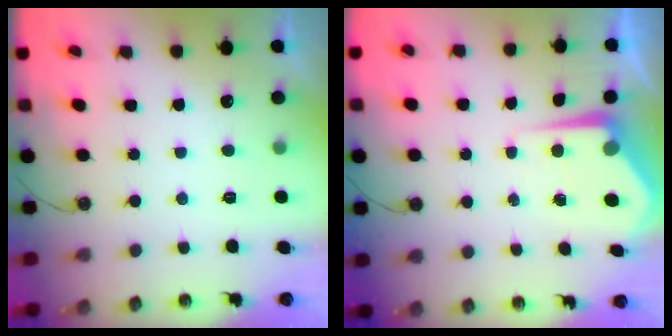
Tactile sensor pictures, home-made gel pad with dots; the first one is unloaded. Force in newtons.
{"total": 6.5, "press": 6.5, "slide": 0.5}